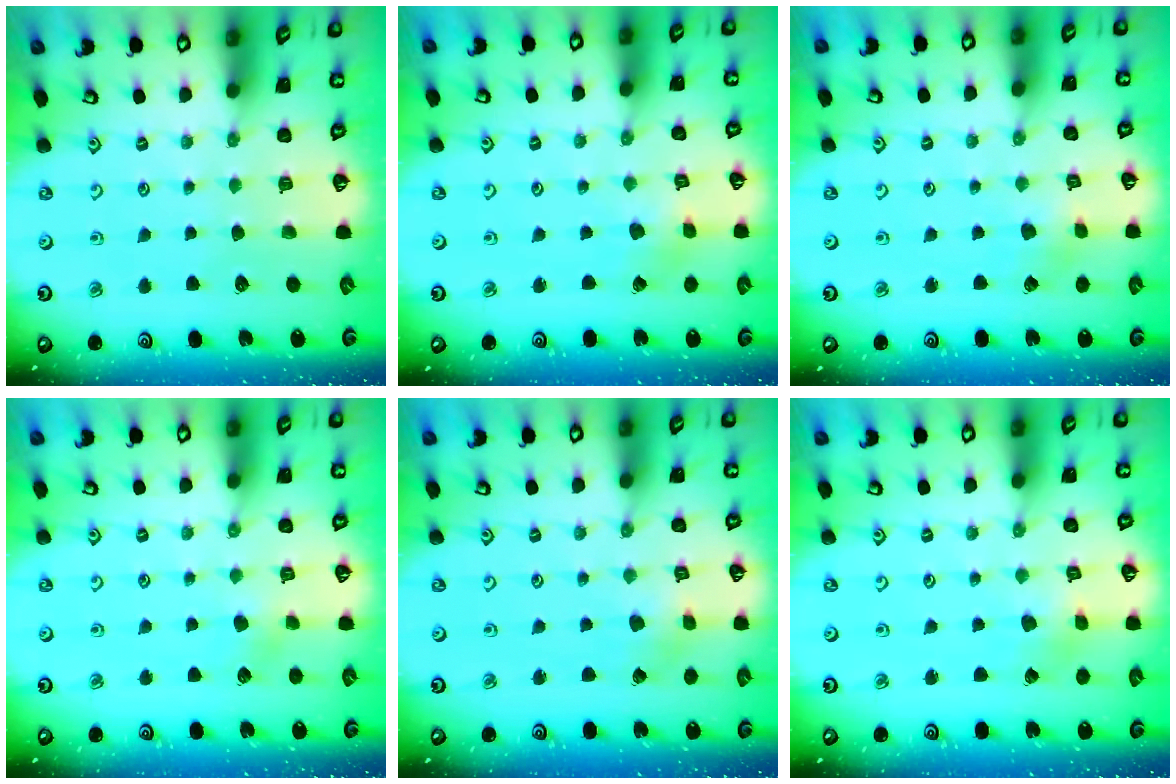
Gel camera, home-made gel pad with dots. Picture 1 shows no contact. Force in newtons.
{"total": 2.1, "press": 2.1, "slide": 0.2}
{"total": 2.1, "press": 2.1, "slide": 0.1}
{"total": 2.8, "press": 2.8, "slide": 0.6}
{"total": 2.2, "press": 2.2, "slide": 0.1}
{"total": 2.1, "press": 2.1, "slide": 0.2}